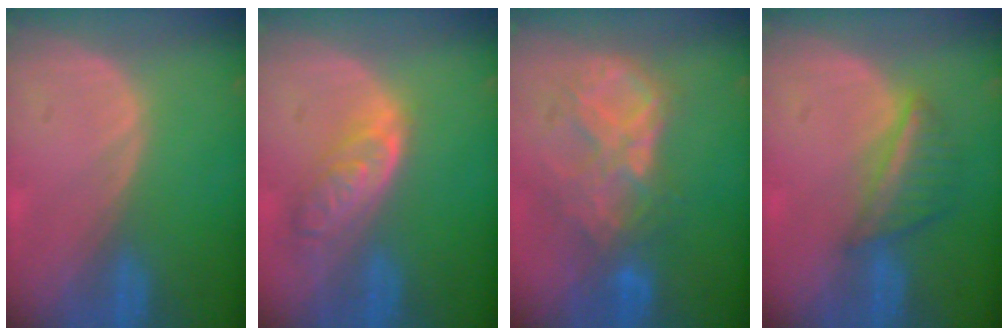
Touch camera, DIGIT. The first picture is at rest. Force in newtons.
{"total": 6.3, "press": 5.7, "slide": 2.7}
{"total": 9.1, "press": 7.7, "slide": 4.8}
{"total": 5.6, "press": 5.3, "slide": 1.7}